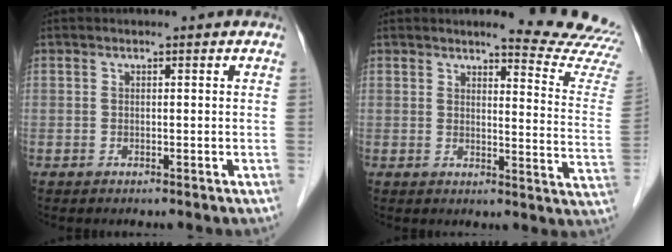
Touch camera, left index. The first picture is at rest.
{"total": 12.9, "force": [12.4, -1.0, 3.1], "torque": [-0.028, -0.122, 0.117]}